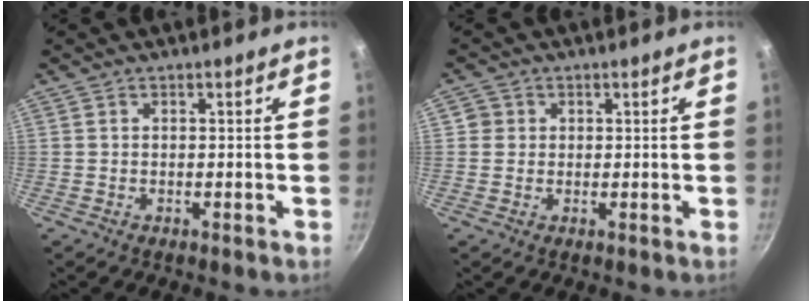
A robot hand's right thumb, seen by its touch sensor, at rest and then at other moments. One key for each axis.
{"total": 2.2, "fx": 0.2, "fy": 2.1, "fz": 0.4, "tx": 0.005, "ty": 0.006, "tz": -0.001}